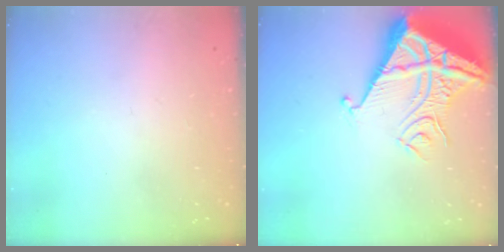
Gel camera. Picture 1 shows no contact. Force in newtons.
{"total": 11.5, "press": 11.5, "slide": 1.2}